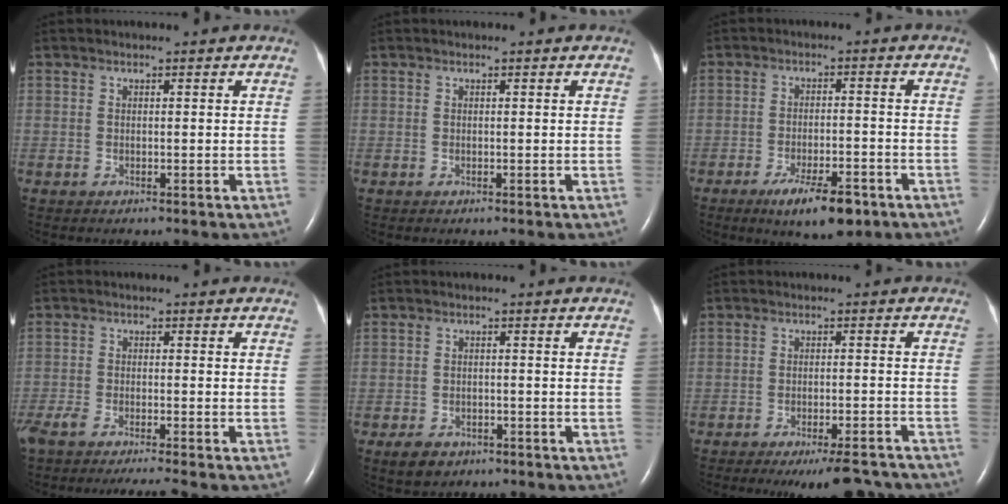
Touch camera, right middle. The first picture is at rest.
{"total": 0.0}
{"total": 8.3, "force": [-5.2, 2.2, 6.1], "torque": [-0.101, -0.009, -0.078]}
{"total": 8.9, "force": [-7.7, -0.1, 4.5], "torque": [-0.072, -0.020, -0.126]}
{"total": 3.5, "force": [-2.3, 2.3, 1.3], "torque": [-0.027, 0.002, -0.029]}
{"total": 9.5, "force": [-8.6, 1.5, 3.9], "torque": [-0.039, -0.004, -0.111]}